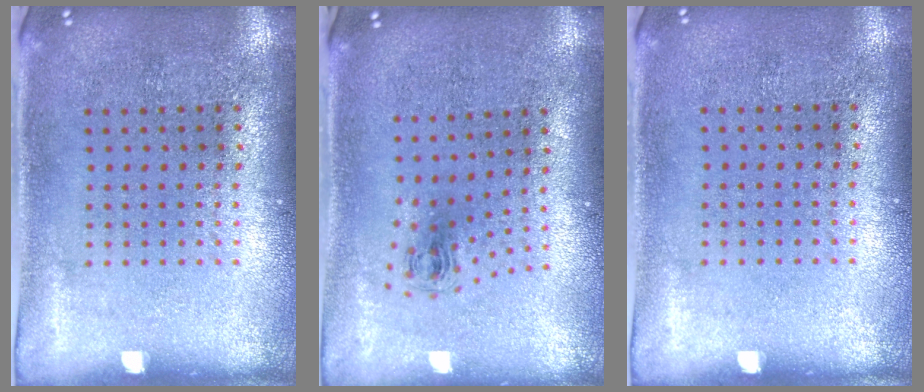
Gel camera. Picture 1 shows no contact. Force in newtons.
{"total": 0.7, "press": 0.4, "slide": 0.6}
{"total": 0.0}